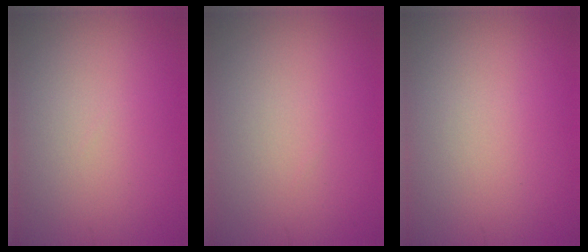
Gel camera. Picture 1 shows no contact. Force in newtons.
{"total": 0.0}
{"total": 0.0}